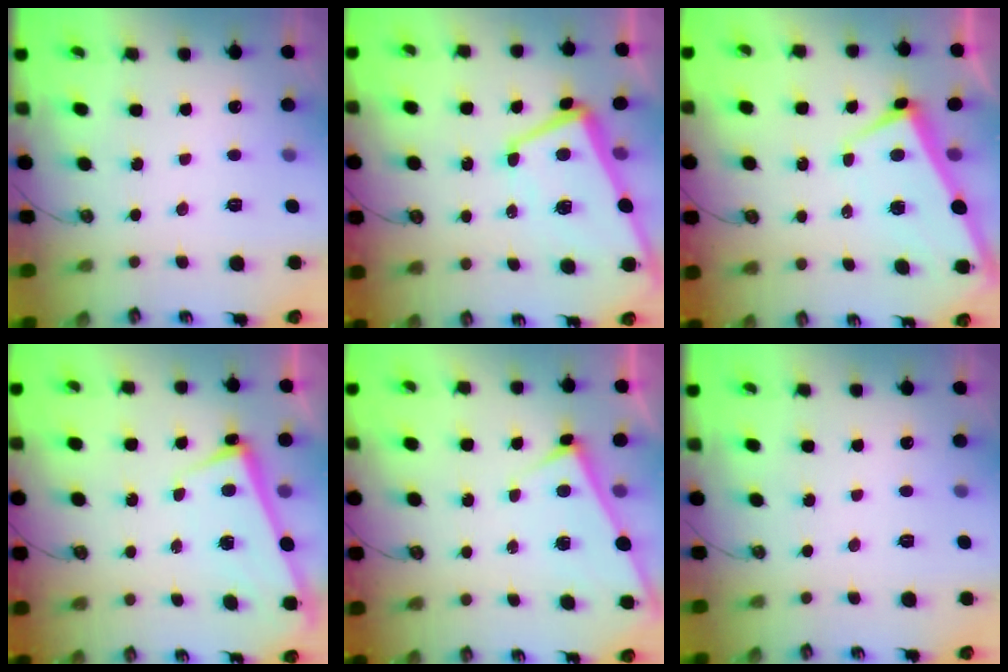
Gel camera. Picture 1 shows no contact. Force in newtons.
{"total": 2.9, "press": 2.8, "slide": 0.9}
{"total": 1.6, "press": 1.3, "slide": 1.0}
{"total": 2.8, "press": 2.7, "slide": 0.8}
{"total": 5.4, "press": 5.4, "slide": 0.2}
{"total": 0.0}